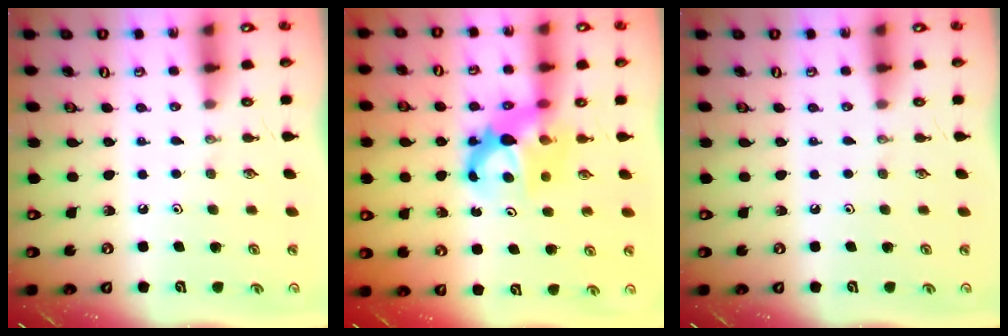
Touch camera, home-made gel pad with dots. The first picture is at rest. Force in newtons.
{"total": 7.1, "press": 7.1, "slide": 0.5}
{"total": 0.0}